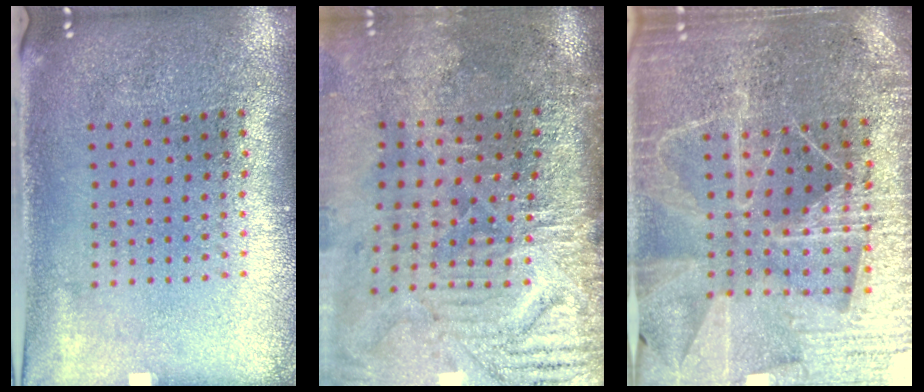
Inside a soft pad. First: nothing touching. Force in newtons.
{"total": 4.8, "press": 3.9, "slide": 2.7}
{"total": 4.9, "press": 4.5, "slide": 2.0}